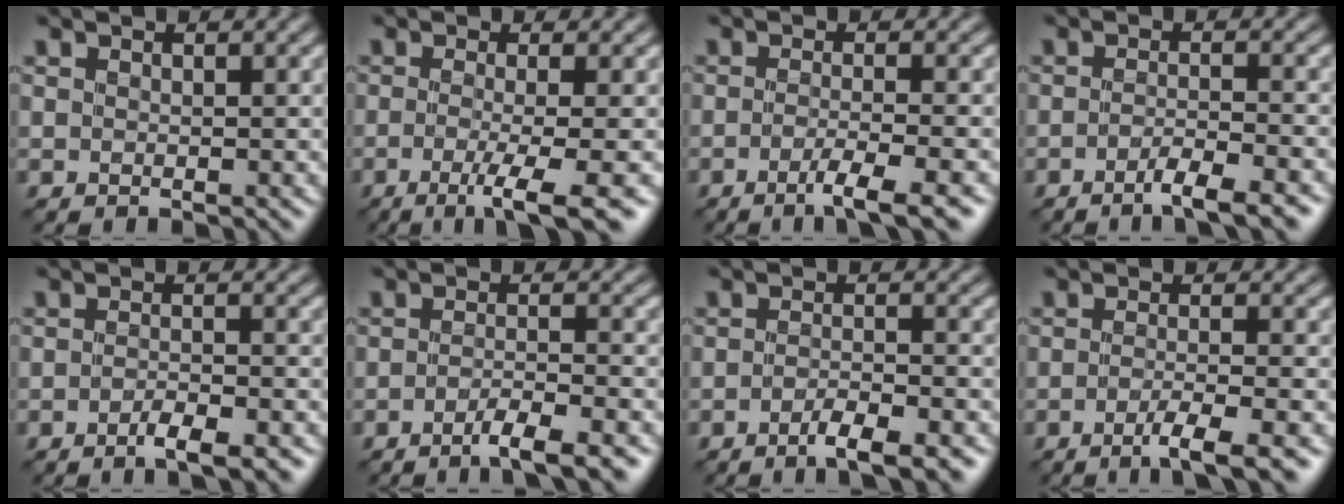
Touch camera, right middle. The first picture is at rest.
{"total": 4.9, "force": [-1.9, 0.9, 4.4], "torque": [-0.066, -0.007, -0.037]}
{"total": 3.8, "force": [-2.1, 0.6, 3.1], "torque": [-0.047, -0.001, -0.044]}
{"total": 3.5, "force": [-2.3, 0.5, 2.6], "torque": [-0.040, 0.003, -0.044]}
{"total": 3.1, "force": [-2.0, 0.7, 2.3], "torque": [-0.039, 0.001, -0.035]}
{"total": 3.9, "force": [-2.6, 0.6, 2.8], "torque": [-0.043, 0.004, -0.046]}
{"total": 3.8, "force": [-2.6, 0.8, 2.8], "torque": [-0.043, 0.003, -0.043]}
{"total": 4.0, "force": [-2.3, 0.6, 3.2], "torque": [-0.048, 0.001, -0.045]}